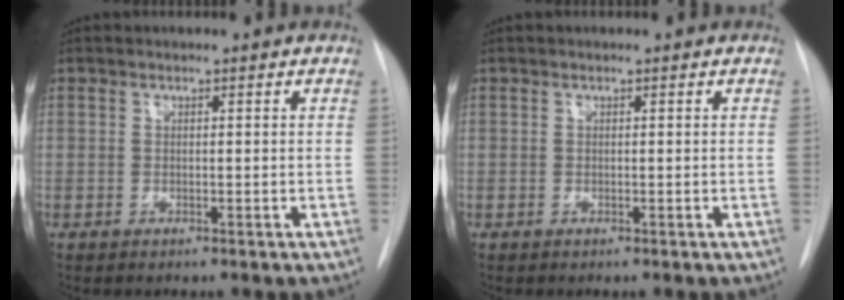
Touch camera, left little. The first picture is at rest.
{"total": 0.0}